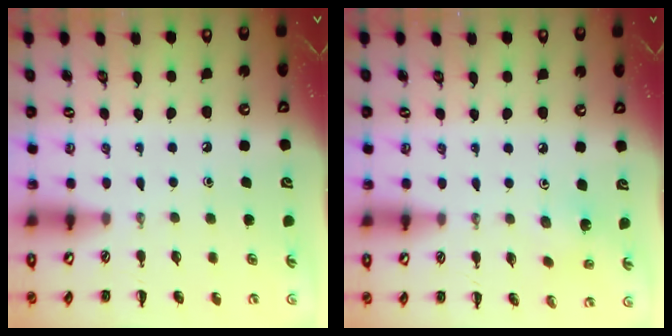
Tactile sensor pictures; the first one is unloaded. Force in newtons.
{"total": 2.4, "press": 2.2, "slide": 0.8}